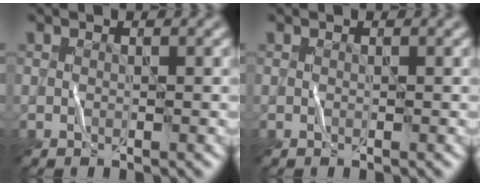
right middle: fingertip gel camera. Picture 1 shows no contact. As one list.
[{"total": 0.0}]